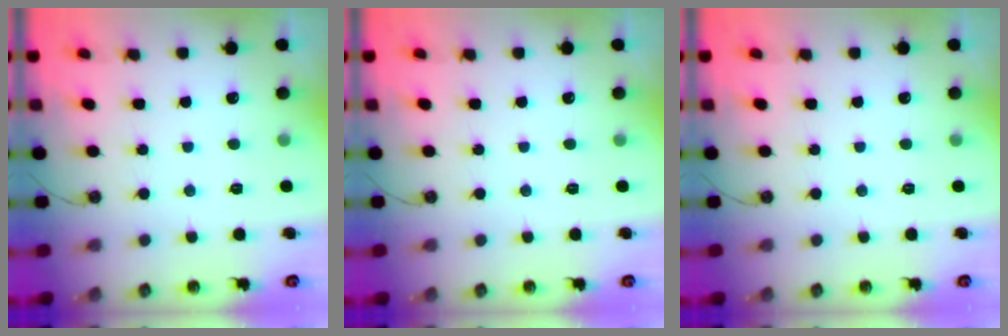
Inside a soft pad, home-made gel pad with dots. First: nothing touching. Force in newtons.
{"total": 0.0}
{"total": 0.0}